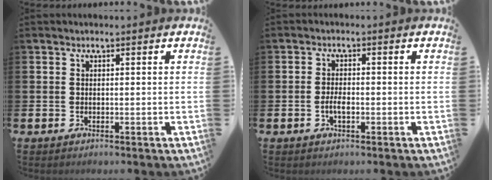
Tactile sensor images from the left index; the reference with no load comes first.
{"total": 2.2, "force": [-0.6, 1.0, 1.9], "torque": [-0.036, 0.001, -0.011]}